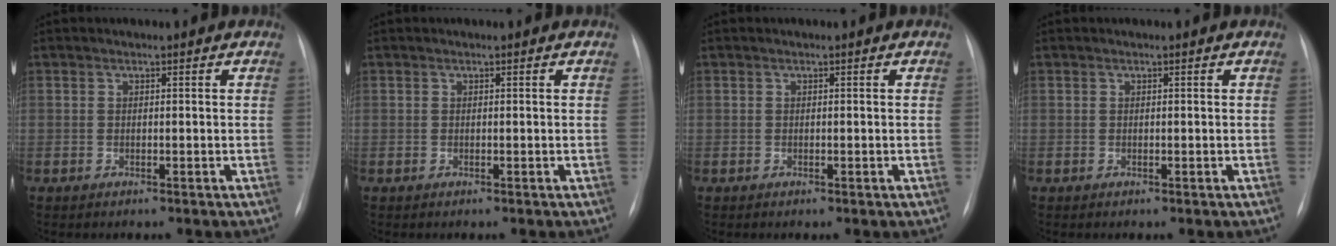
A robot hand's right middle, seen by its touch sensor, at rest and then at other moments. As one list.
[{"total": 0.0}, {"total": 0.0}, {"total": 0.0}]